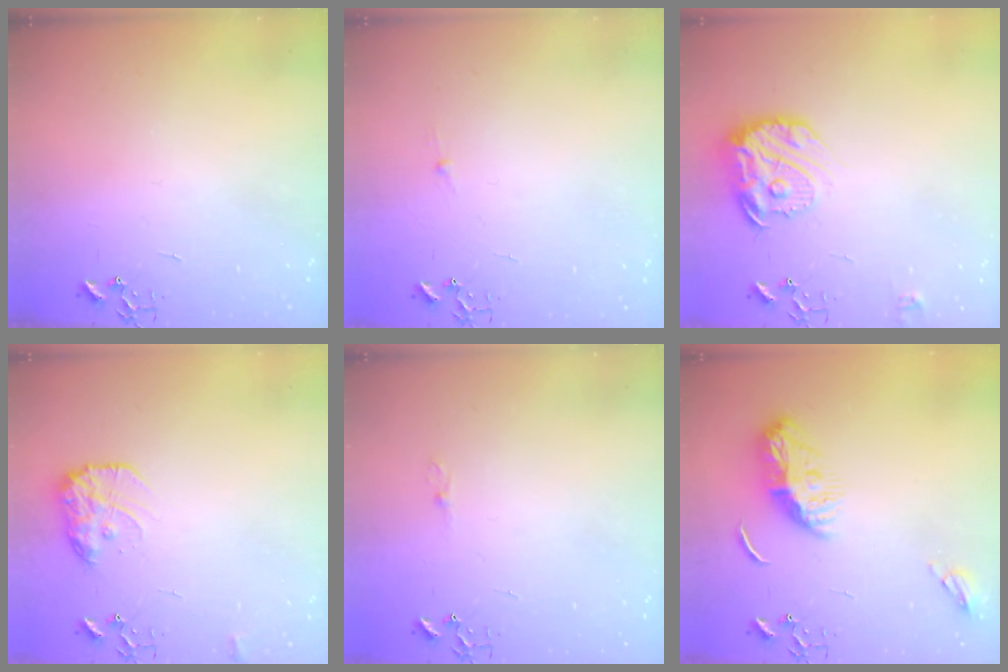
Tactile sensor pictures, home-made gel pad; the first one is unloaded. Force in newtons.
{"total": 2.8, "press": 2.8, "slide": 0.3}
{"total": 14.8, "press": 14.8, "slide": 1.3}
{"total": 12.0, "press": 12.0, "slide": 0.1}
{"total": 2.7, "press": 2.7, "slide": 0.4}
{"total": 12.5, "press": 12.4, "slide": 0.9}